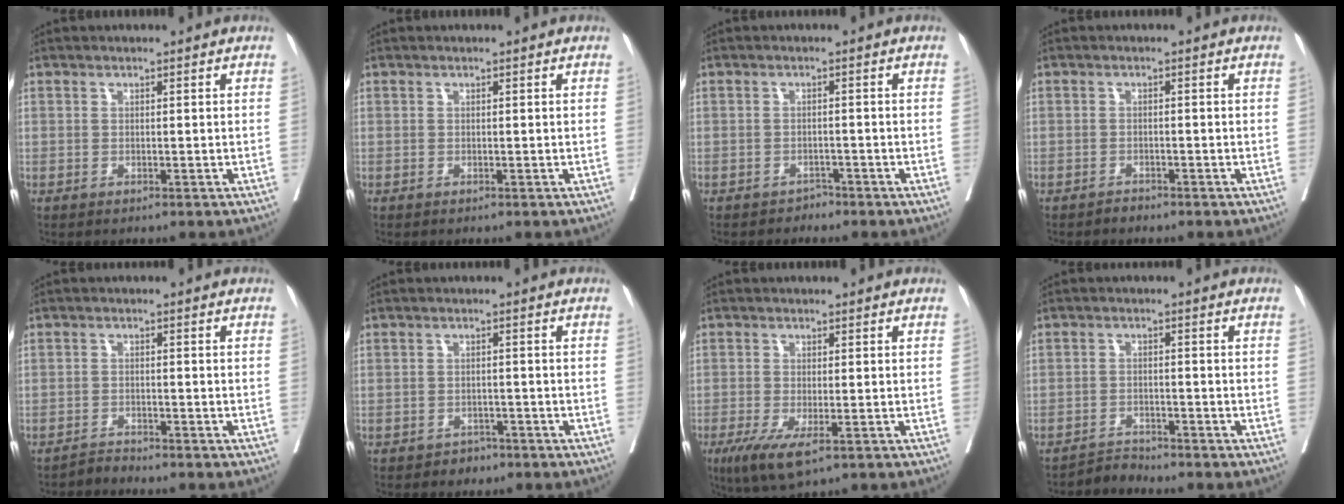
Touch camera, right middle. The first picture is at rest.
{"total": 0.0}
{"total": 1.3, "force": [-1.2, 0.5, -0.2], "torque": [-0.002, -0.001, -0.022]}
{"total": 0.9, "force": [-0.9, 0.2, 0.0], "torque": [-0.003, -0.003, -0.016]}
{"total": 1.6, "force": [-1.5, -0.3, -0.4], "torque": [0.011, -0.010, -0.027]}
{"total": 1.8, "force": [-1.4, 1.1, 0.2], "torque": [-0.010, 0.003, -0.022]}
{"total": 5.9, "force": [-3.0, 1.5, 4.9], "torque": [-0.089, -0.019, -0.048]}
{"total": 2.4, "force": [-2.2, -0.4, -0.9], "torque": [0.019, -0.014, -0.038]}